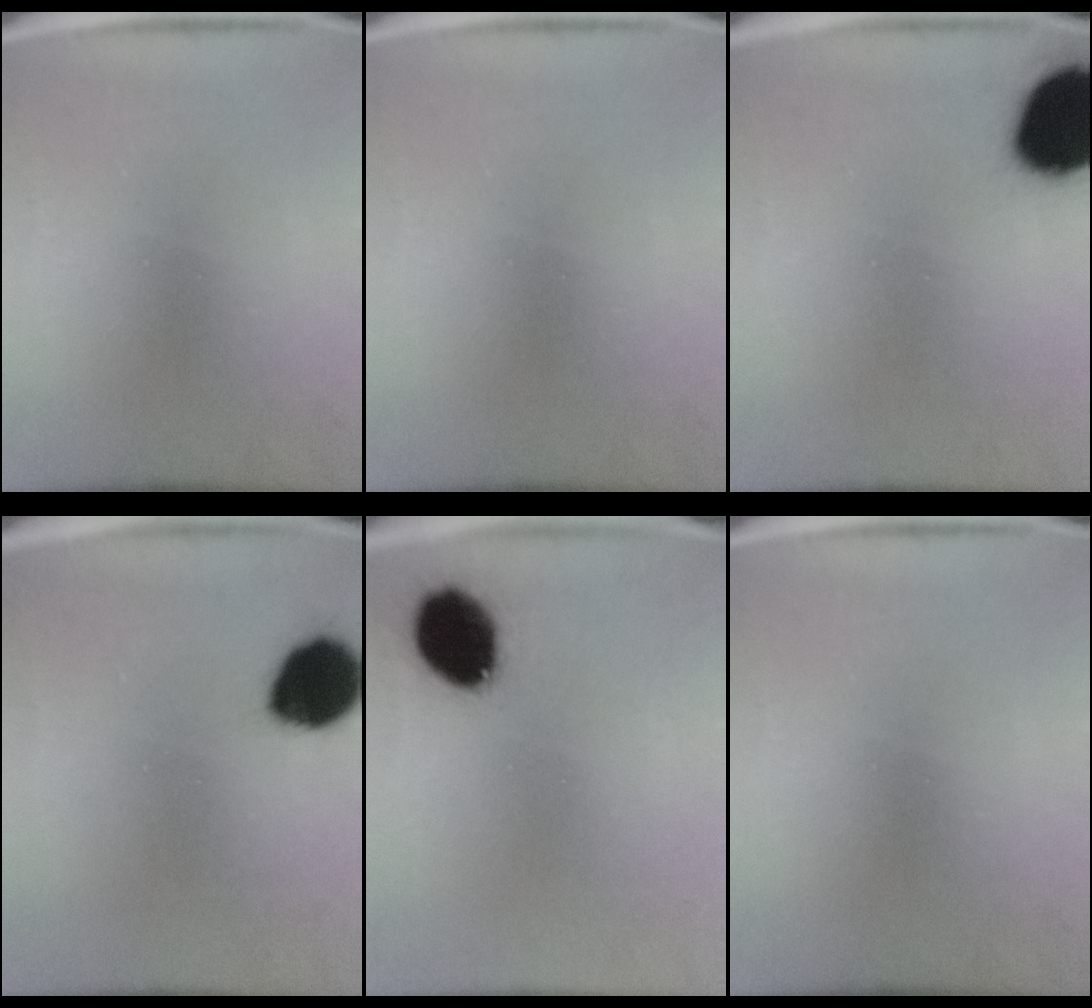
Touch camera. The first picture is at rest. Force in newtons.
{"total": 0.0}
{"total": 17.8}
{"total": 11.9}
{"total": 13.2}
{"total": 0.0}